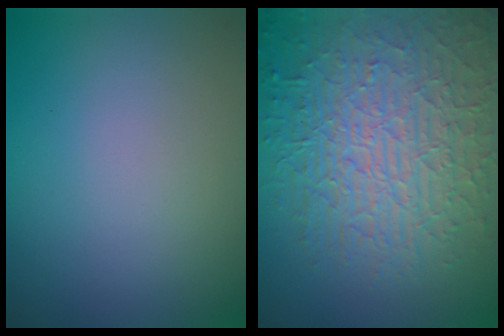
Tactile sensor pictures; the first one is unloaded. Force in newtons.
{"total": 9.0, "press": 6.1, "slide": 6.6}